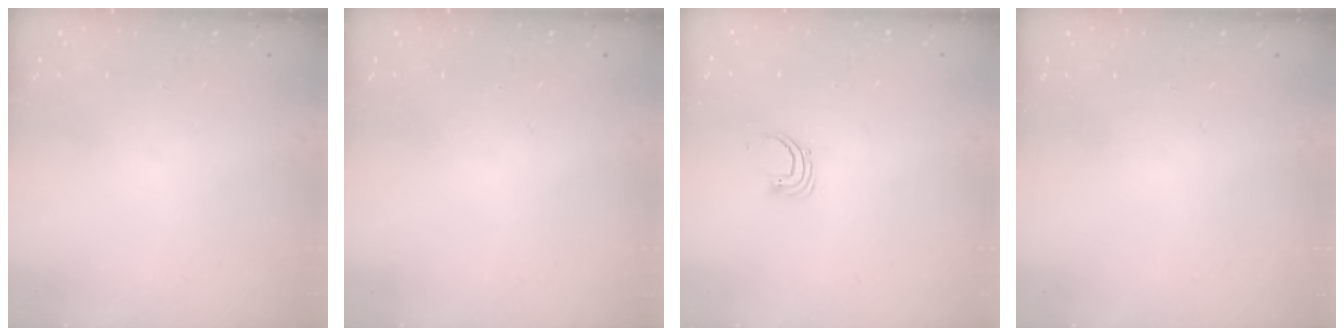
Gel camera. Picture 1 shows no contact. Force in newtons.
{"total": 0.0}
{"total": 2.5, "press": 2.5, "slide": 0.1}
{"total": 0.0}